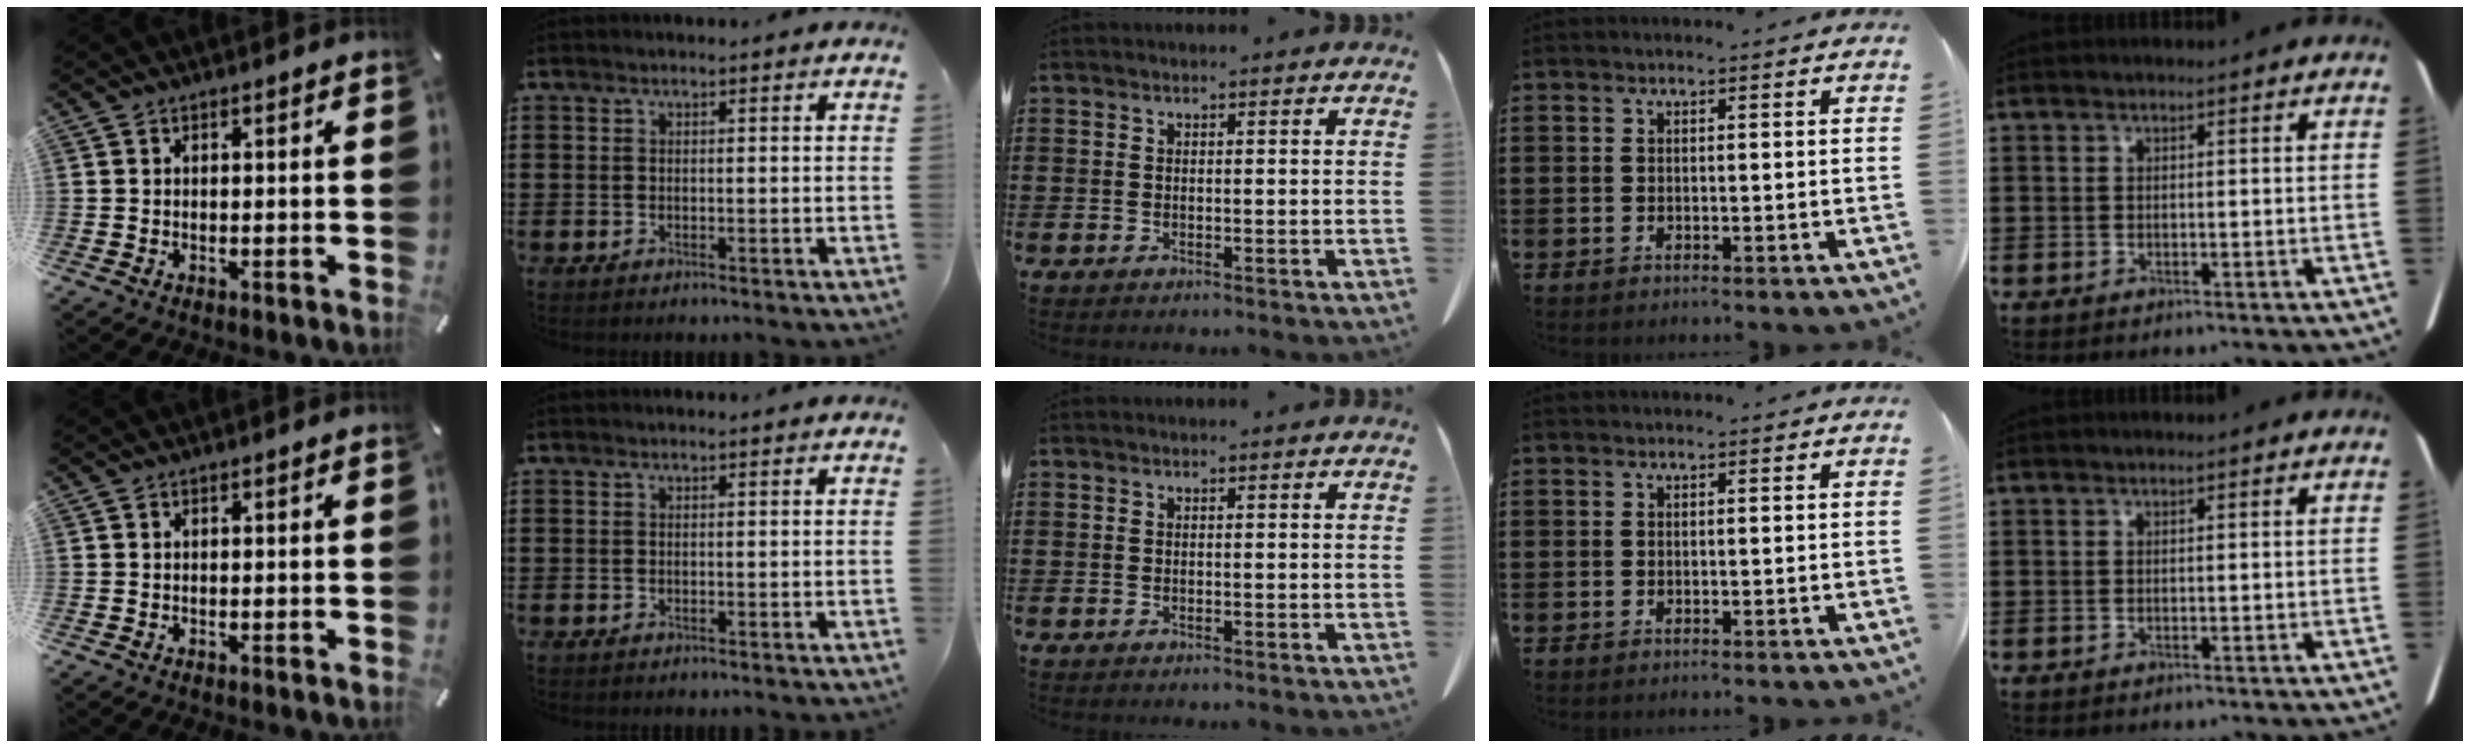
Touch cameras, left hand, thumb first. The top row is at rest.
{}